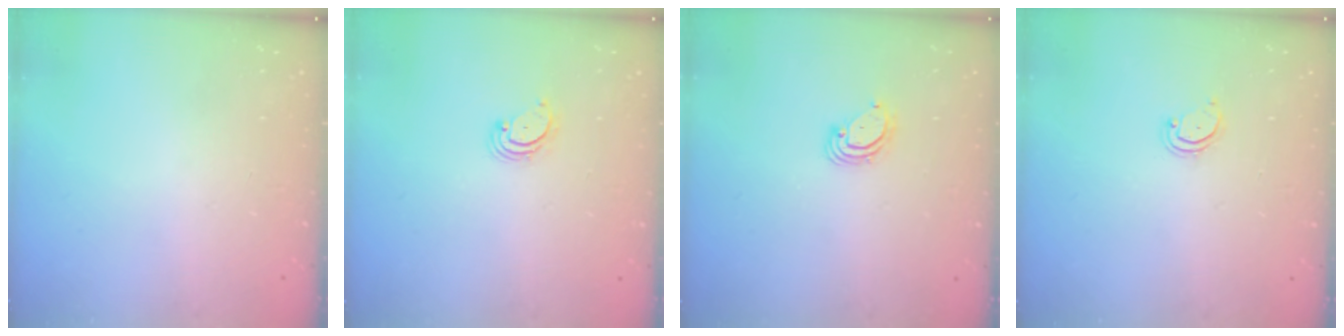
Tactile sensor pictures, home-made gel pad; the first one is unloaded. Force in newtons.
{"total": 2.7, "press": 2.7, "slide": 0.3}
{"total": 3.7, "press": 3.7, "slide": 0.2}
{"total": 2.5, "press": 2.5, "slide": 0.2}